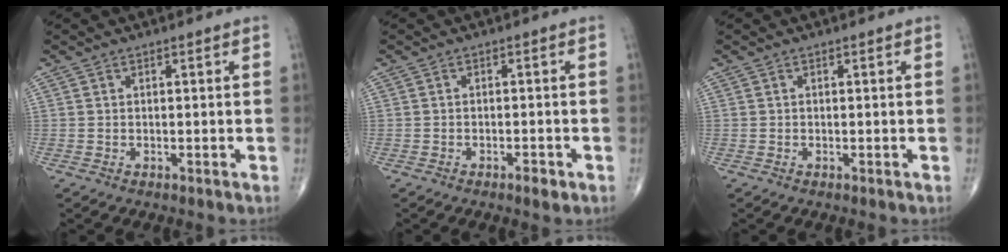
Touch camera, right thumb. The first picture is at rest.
{"total": 2.0, "force": [-1.3, 0.6, 1.4], "torque": [-0.020, 0.002, -0.022]}
{"total": 0.0}